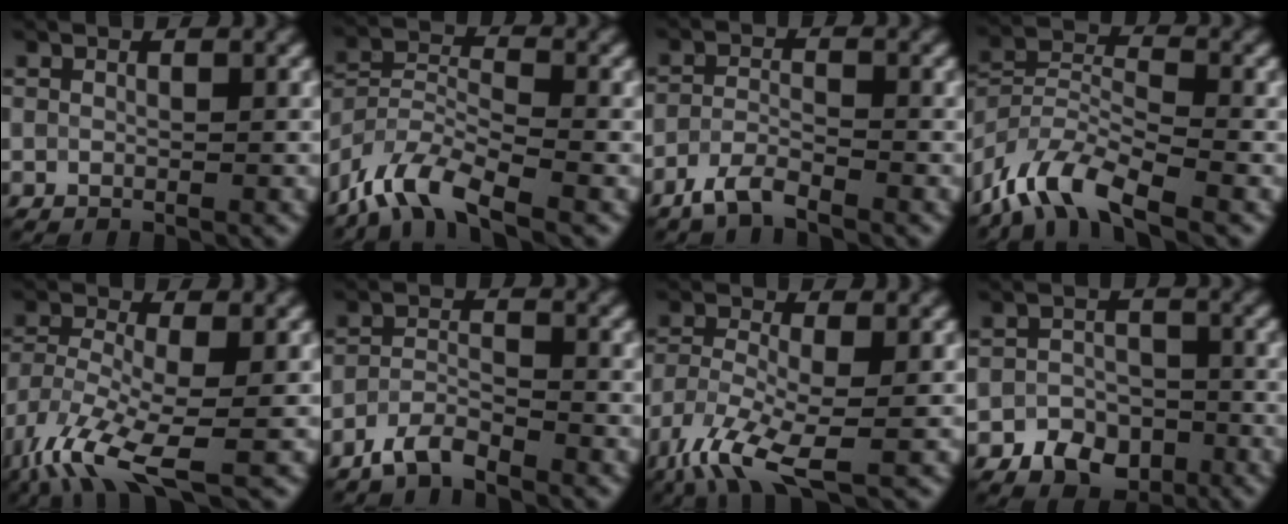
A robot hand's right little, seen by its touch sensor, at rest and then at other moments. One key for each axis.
{"total": 6.8, "fx": -5.2, "fy": 2.1, "fz": 3.8, "tx": -0.070, "ty": -0.002, "tz": -0.112}
{"total": 2.8, "fx": -2.2, "fy": 0.6, "fz": 1.6, "tx": -0.036, "ty": 0.000, "tz": -0.053}
{"total": 7.5, "fx": -5.5, "fy": 2.4, "fz": 4.4, "tx": -0.077, "ty": 0.001, "tz": -0.118}
{"total": 8.5, "fx": -4.8, "fy": 2.8, "fz": 6.4, "tx": -0.147, "ty": -0.020, "tz": -0.100}
{"total": 3.0, "fx": -2.5, "fy": 0.8, "fz": 1.5, "tx": -0.034, "ty": 0.002, "tz": -0.058}
{"total": 7.1, "fx": -4.1, "fy": 2.3, "fz": 5.3, "tx": -0.121, "ty": -0.015, "tz": -0.087}
{"total": 4.4, "fx": -2.5, "fy": 3.1, "fz": 1.9, "tx": -0.027, "ty": -0.005, "tz": -0.048}